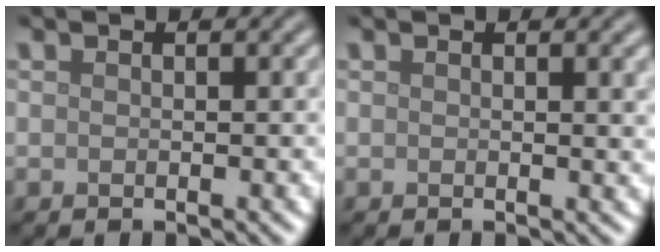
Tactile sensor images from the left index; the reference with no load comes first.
{"total": 1.7, "force": [0.5, 0.5, 1.5], "torque": [-0.013, 0.003, 0.005]}